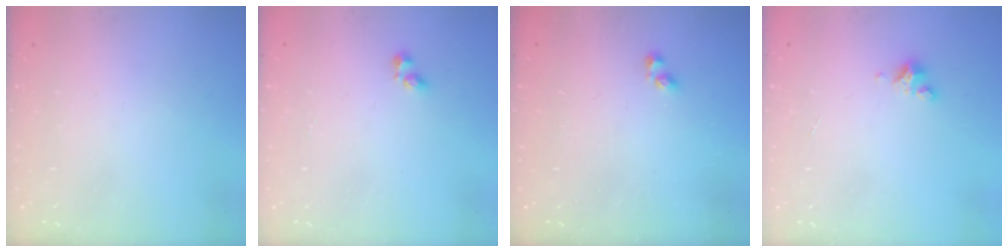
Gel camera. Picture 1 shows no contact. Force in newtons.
{"total": 3.1, "press": 3.1, "slide": 0.5}
{"total": 2.9, "press": 2.9, "slide": 0.6}
{"total": 3.1, "press": 3.1, "slide": 0.4}